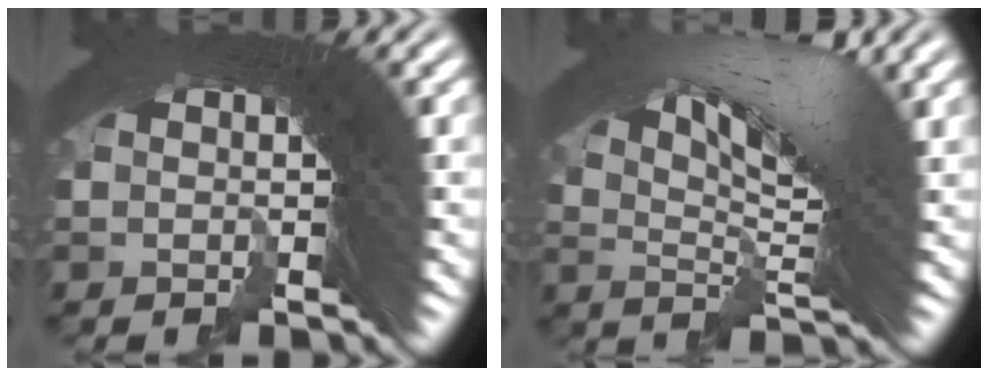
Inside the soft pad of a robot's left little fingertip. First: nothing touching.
{"total": 6.5, "force": [3.0, 0.8, 5.8], "torque": [-0.072, 0.009, 0.049]}